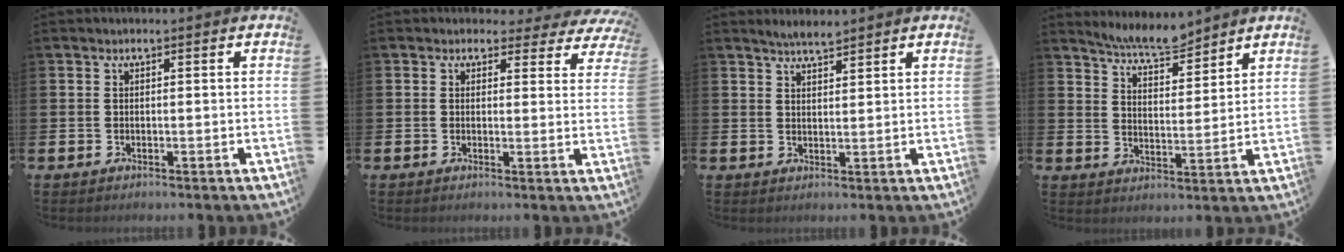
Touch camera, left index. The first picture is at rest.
{"total": 2.2, "force": [1.7, 1.4, 0.3], "torque": [0.002, -0.013, 0.023]}
{"total": 3.1, "force": [3.0, 0.4, 0.6], "torque": [-0.002, -0.011, 0.050]}
{"total": 6.7, "force": [6.5, 0.7, 1.3], "torque": [-0.035, -0.036, 0.117]}